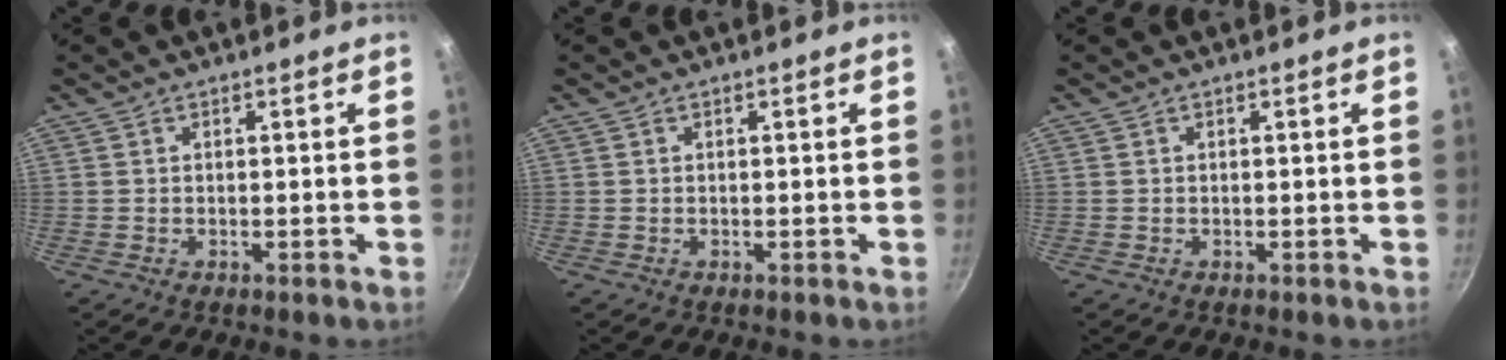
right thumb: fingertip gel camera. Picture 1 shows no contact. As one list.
[{"total": 0.0}, {"total": 0.0}]